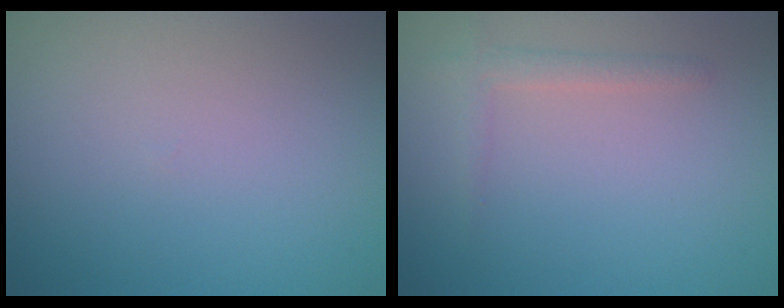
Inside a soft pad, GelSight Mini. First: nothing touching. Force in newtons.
{"total": 1.4, "press": 1.4, "slide": 0.1}